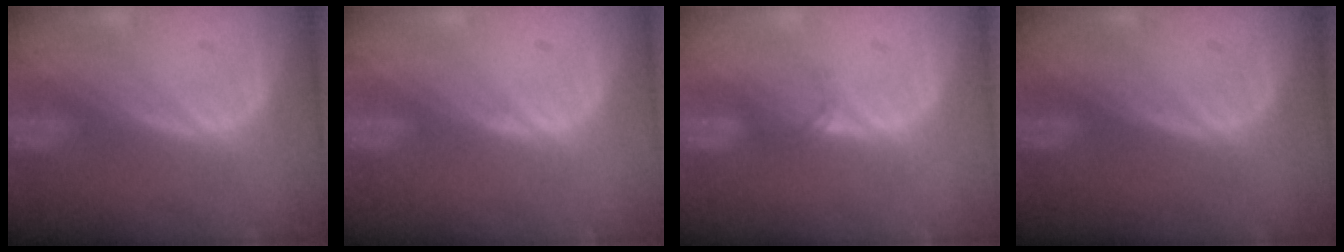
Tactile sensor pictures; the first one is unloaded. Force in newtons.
{"total": 0.6, "press": 0.2, "slide": 0.5}
{"total": 1.9, "press": 1.5, "slide": 1.2}
{"total": 0.0}